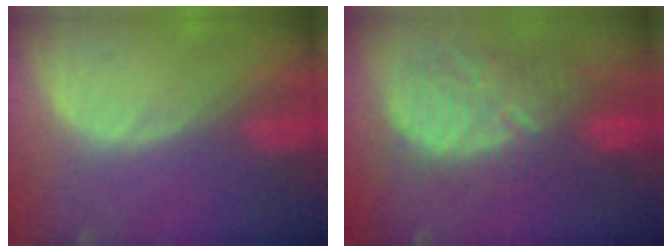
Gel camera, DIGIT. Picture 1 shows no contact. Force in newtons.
{"total": 10.6, "press": 10.4, "slide": 2.3}